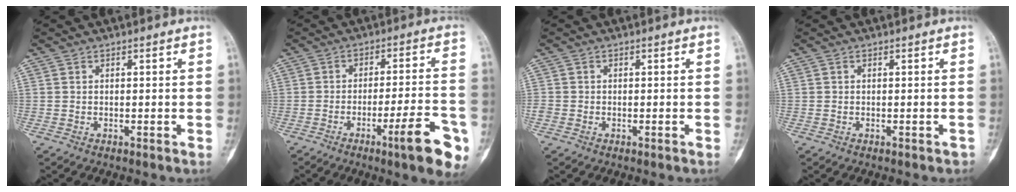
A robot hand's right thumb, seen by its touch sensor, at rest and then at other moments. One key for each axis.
{"total": 12.7, "fx": -6.1, "fy": 2.0, "fz": 10.9, "tx": -0.138, "ty": 0.022, "tz": -0.084}
{"total": 1.0, "fx": -0.4, "fy": 0.9, "fz": 0.3, "tx": -0.002, "ty": 0.004, "tz": -0.008}
{"total": 0.6, "fx": -0.4, "fy": 0.4, "fz": 0.3, "tx": 0.003, "ty": 0.006, "tz": -0.004}